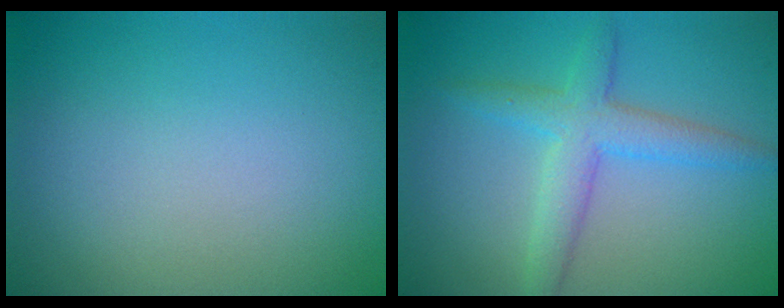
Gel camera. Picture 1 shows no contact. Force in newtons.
{"total": 3.6, "press": 3.6, "slide": 0.2}